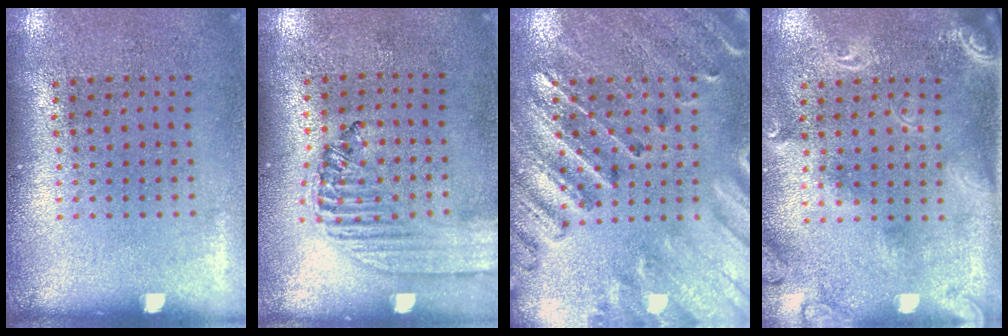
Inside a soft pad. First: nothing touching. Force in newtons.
{"total": 1.4, "press": 1.3, "slide": 0.5}
{"total": 2.9, "press": 2.7, "slide": 1.0}
{"total": 2.4, "press": 1.8, "slide": 1.6}